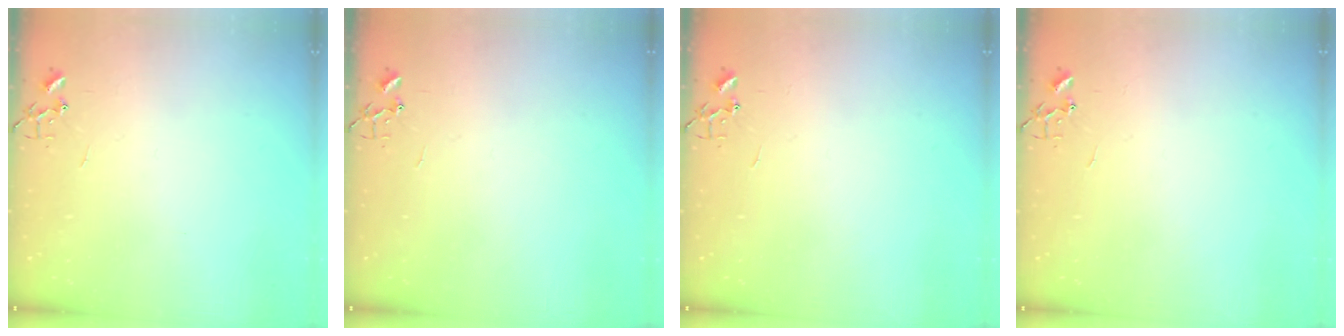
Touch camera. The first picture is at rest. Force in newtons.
{"total": 0.0}
{"total": 0.0}
{"total": 0.0}